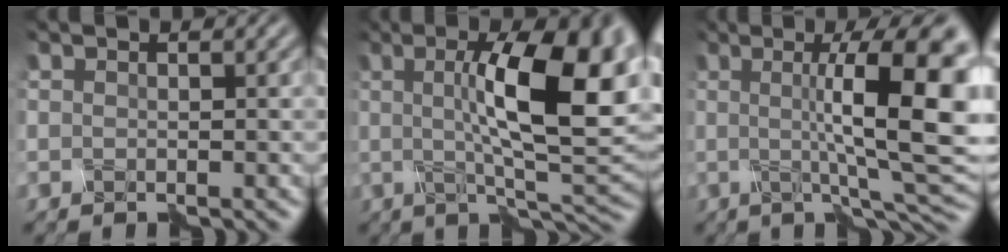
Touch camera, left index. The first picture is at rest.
{"total": 11.2, "force": [0.7, 2.3, 10.9], "torque": [-0.152, 0.009, 0.011]}
{"total": 11.7, "force": [0.3, 2.3, 11.4], "torque": [-0.133, 0.007, 0.002]}